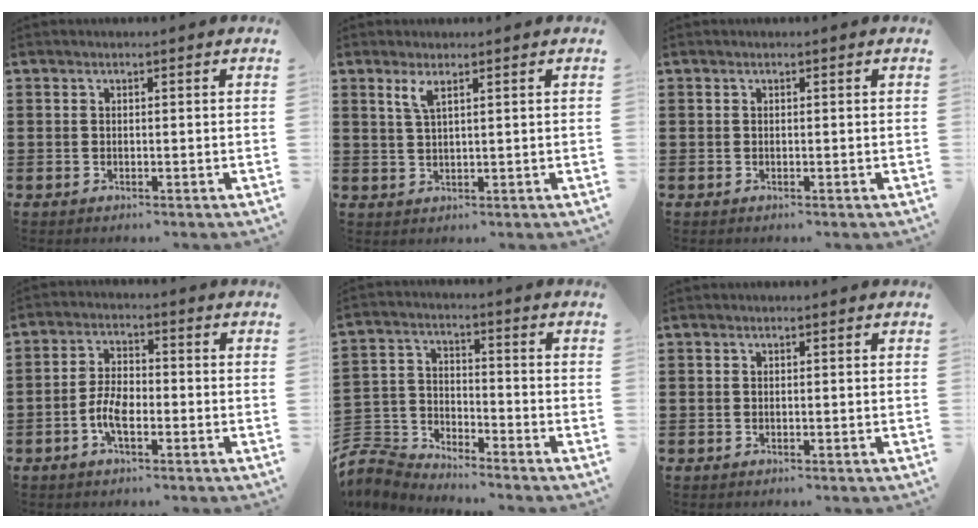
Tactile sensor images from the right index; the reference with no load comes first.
{"total": 2.4, "force": [1.4, 0.5, 1.9], "torque": [-0.042, 0.003, 0.023]}
{"total": 0.0}
{"total": 5.3, "force": [-2.0, 2.1, 4.4], "torque": [-0.104, -0.004, -0.043]}
{"total": 5.5, "force": [-5.3, 1.5, 0.6], "torque": [-0.047, -0.004, -0.118]}
{"total": 0.0}